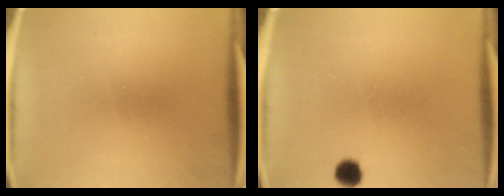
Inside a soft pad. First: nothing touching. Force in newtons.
{"total": 3.1}